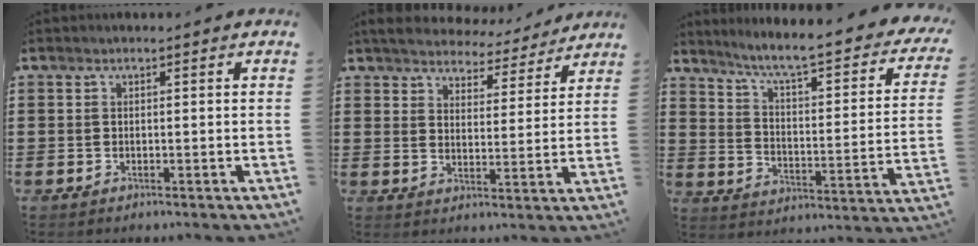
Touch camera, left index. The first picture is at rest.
{"total": 5.0, "force": [5.0, 0.6, 0.3], "torque": [-0.035, -0.036, 0.086]}
{"total": 6.3, "force": [5.0, -0.2, 3.9], "torque": [-0.089, -0.047, 0.072]}